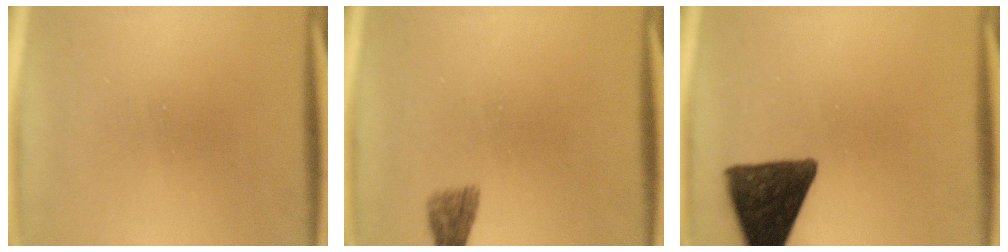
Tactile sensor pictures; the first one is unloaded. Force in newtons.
{"total": 1.8}
{"total": 12.3}